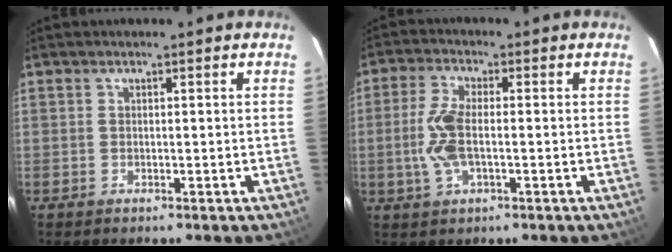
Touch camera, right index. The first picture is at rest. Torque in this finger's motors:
{"motor_torque": [1.04, -0.06, 0.70, 0.18]}